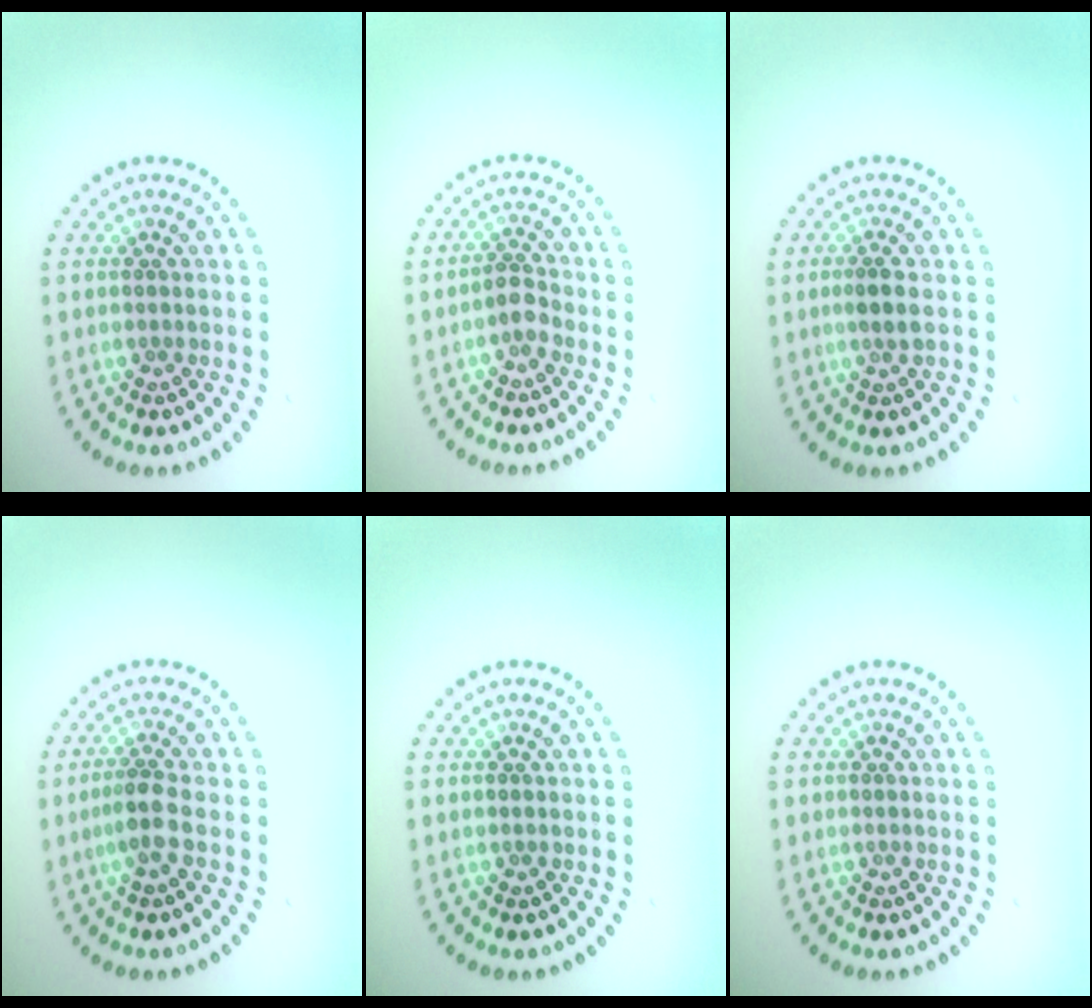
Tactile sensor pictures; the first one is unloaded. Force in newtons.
{"total": 1.6, "press": 1.3, "slide": 0.9}
{"total": 1.7, "press": 1.4, "slide": 0.8}
{"total": 2.1, "press": 1.6, "slide": 1.3}
{"total": 0.0}
{"total": 0.0}